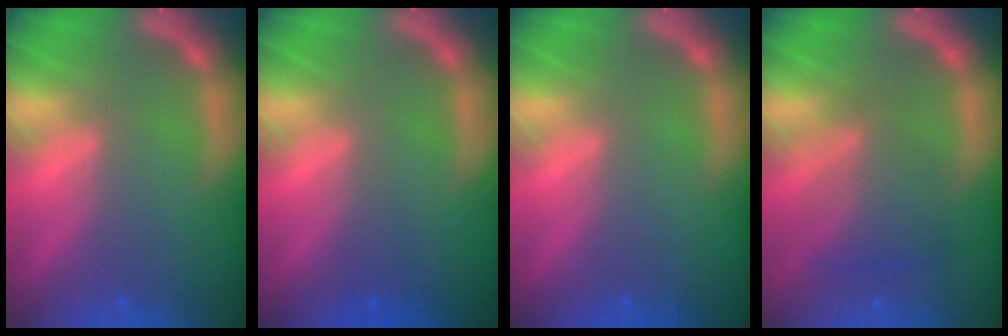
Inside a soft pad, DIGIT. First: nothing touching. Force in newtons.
{"total": 1.0}
{"total": 0.0}
{"total": 4.6}